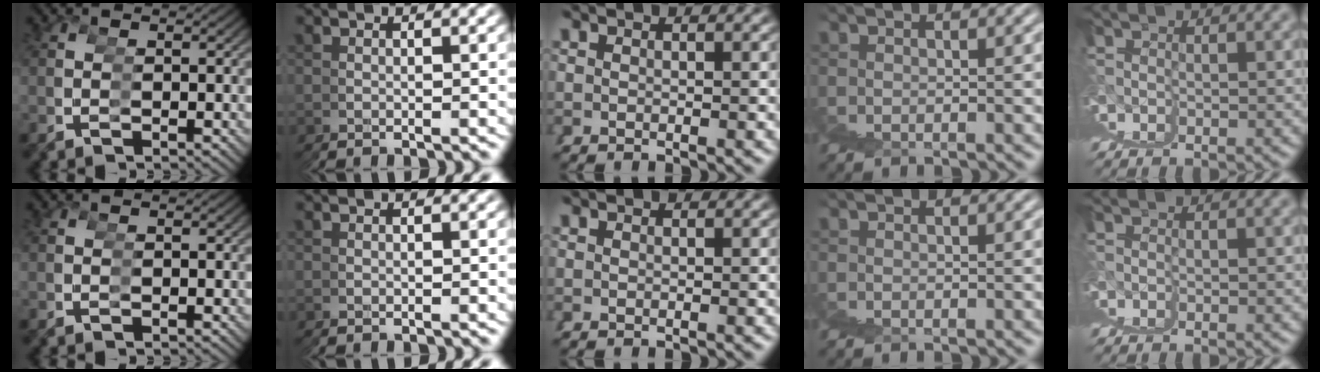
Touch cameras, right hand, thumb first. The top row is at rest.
{}